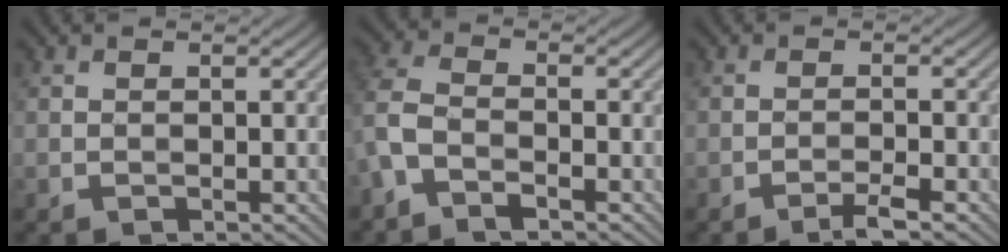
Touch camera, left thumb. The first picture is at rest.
{"total": 4.3, "force": [-2.7, 1.9, 2.9], "torque": [-0.074, -0.002, -0.067]}
{"total": 2.2, "force": [-1.6, 0.0, 1.5], "torque": [-0.026, 0.007, -0.035]}